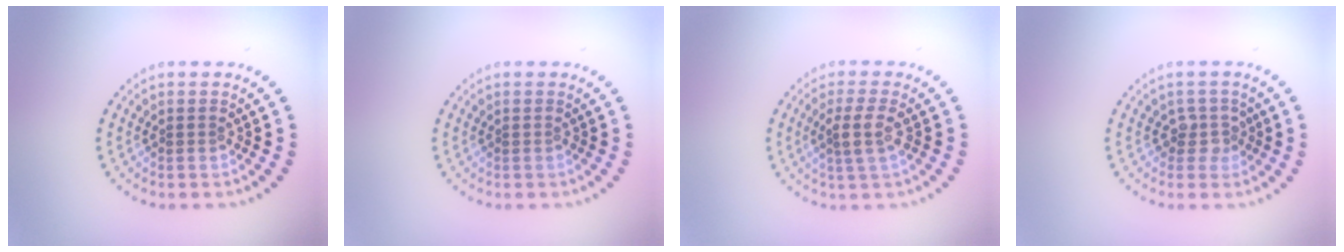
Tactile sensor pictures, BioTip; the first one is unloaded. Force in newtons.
{"total": 0.0}
{"total": 2.3, "press": 2.0, "slide": 1.2}
{"total": 1.8, "press": 1.3, "slide": 1.3}